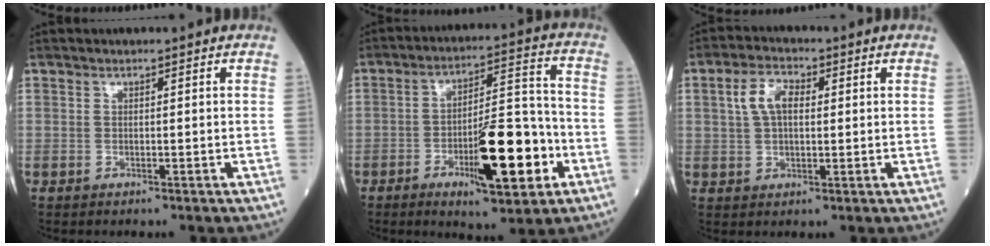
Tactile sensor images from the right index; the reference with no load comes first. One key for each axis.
{"total": 14.4, "fx": -5.2, "fy": 3.4, "fz": 13.0, "tx": -0.200, "ty": 0.007, "tz": -0.075}
{"total": 5.5, "fx": 1.4, "fy": 3.0, "fz": 4.4, "tx": -0.095, "ty": 0.016, "tz": 0.026}